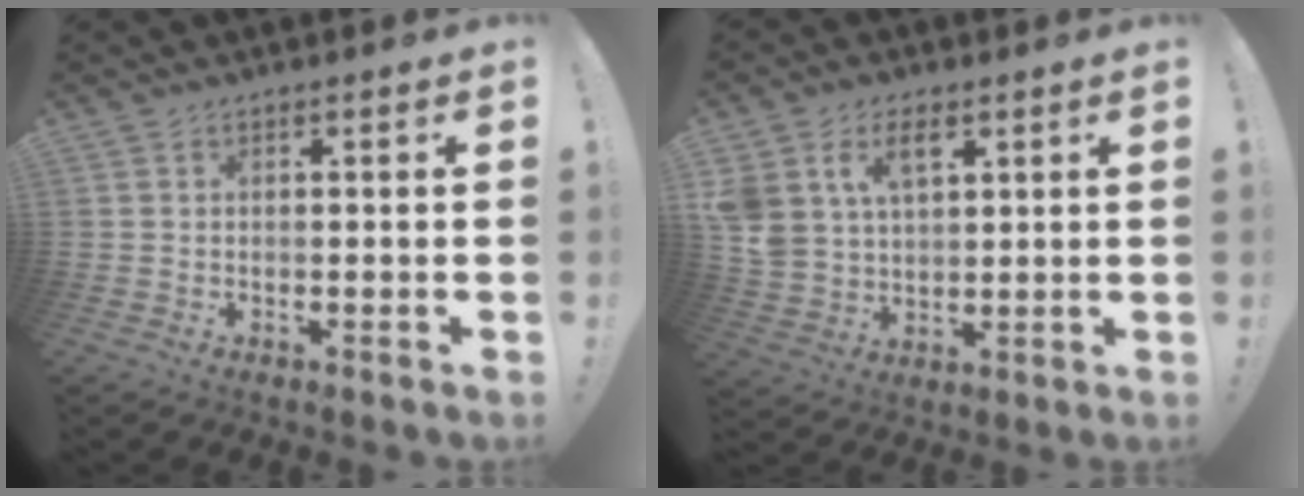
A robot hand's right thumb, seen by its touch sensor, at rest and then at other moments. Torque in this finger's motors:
{"motor_torque": [1.47, 1.93, 1.11, 0.48, 0.11]}